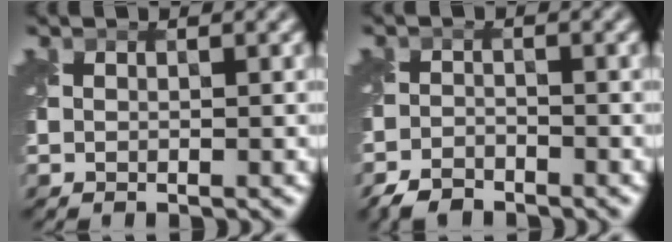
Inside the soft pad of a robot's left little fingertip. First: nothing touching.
{"total": 2.5, "force": [-2.3, 0.8, 0.6], "torque": [-0.012, -0.004, -0.054]}